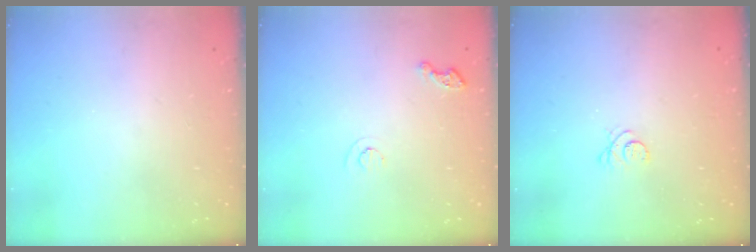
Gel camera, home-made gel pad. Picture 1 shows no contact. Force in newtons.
{"total": 4.8, "press": 4.7, "slide": 0.7}
{"total": 3.0, "press": 2.9, "slide": 0.4}